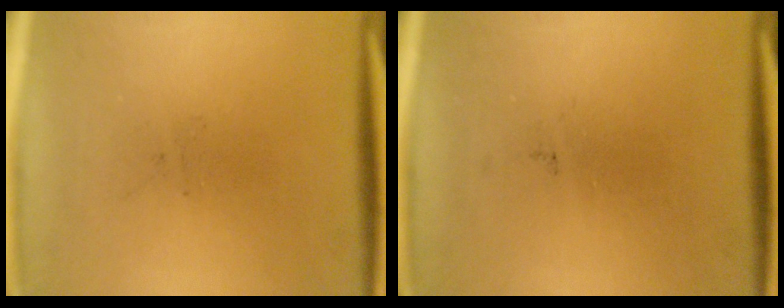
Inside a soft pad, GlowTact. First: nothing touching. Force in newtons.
{"total": 0.0}